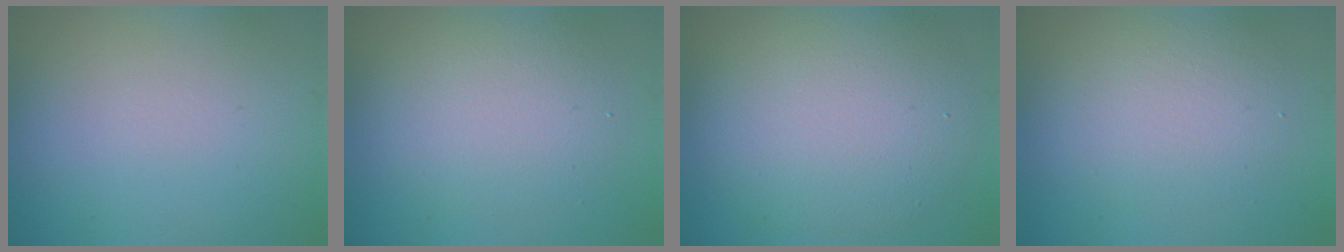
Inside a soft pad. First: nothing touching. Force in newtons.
{"total": 4.1, "press": 4.1, "slide": 0.2}
{"total": 7.9, "press": 7.9, "slide": 0.5}
{"total": 3.9, "press": 3.9, "slide": 0.1}